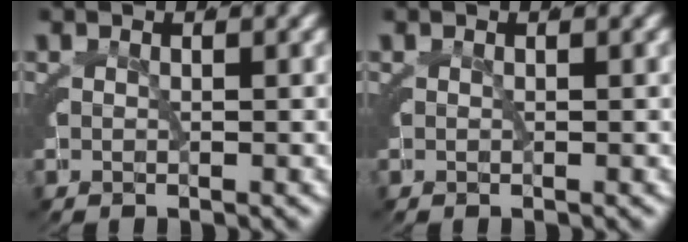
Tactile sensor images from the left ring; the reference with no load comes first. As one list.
[{"total": 0.0}]